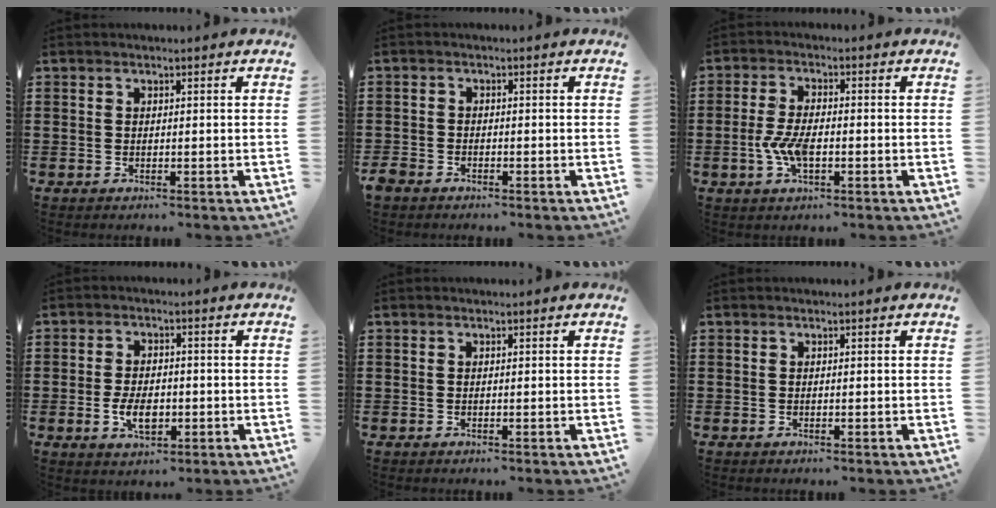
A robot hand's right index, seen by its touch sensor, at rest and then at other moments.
{"total": 1.8, "force": [-1.6, 0.9, 0.3], "torque": [-0.017, 0.003, -0.036]}
{"total": 5.1, "force": [-1.3, 2.0, 4.5], "torque": [-0.107, -0.007, -0.028]}
{"total": 4.9, "force": [-1.2, 2.6, 3.9], "torque": [-0.070, -0.003, -0.020]}
{"total": 0.0}
{"total": 0.0}